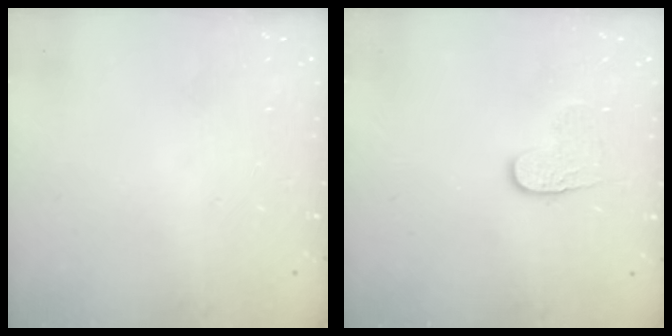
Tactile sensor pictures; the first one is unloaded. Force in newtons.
{"total": 4.7, "press": 4.7, "slide": 0.2}